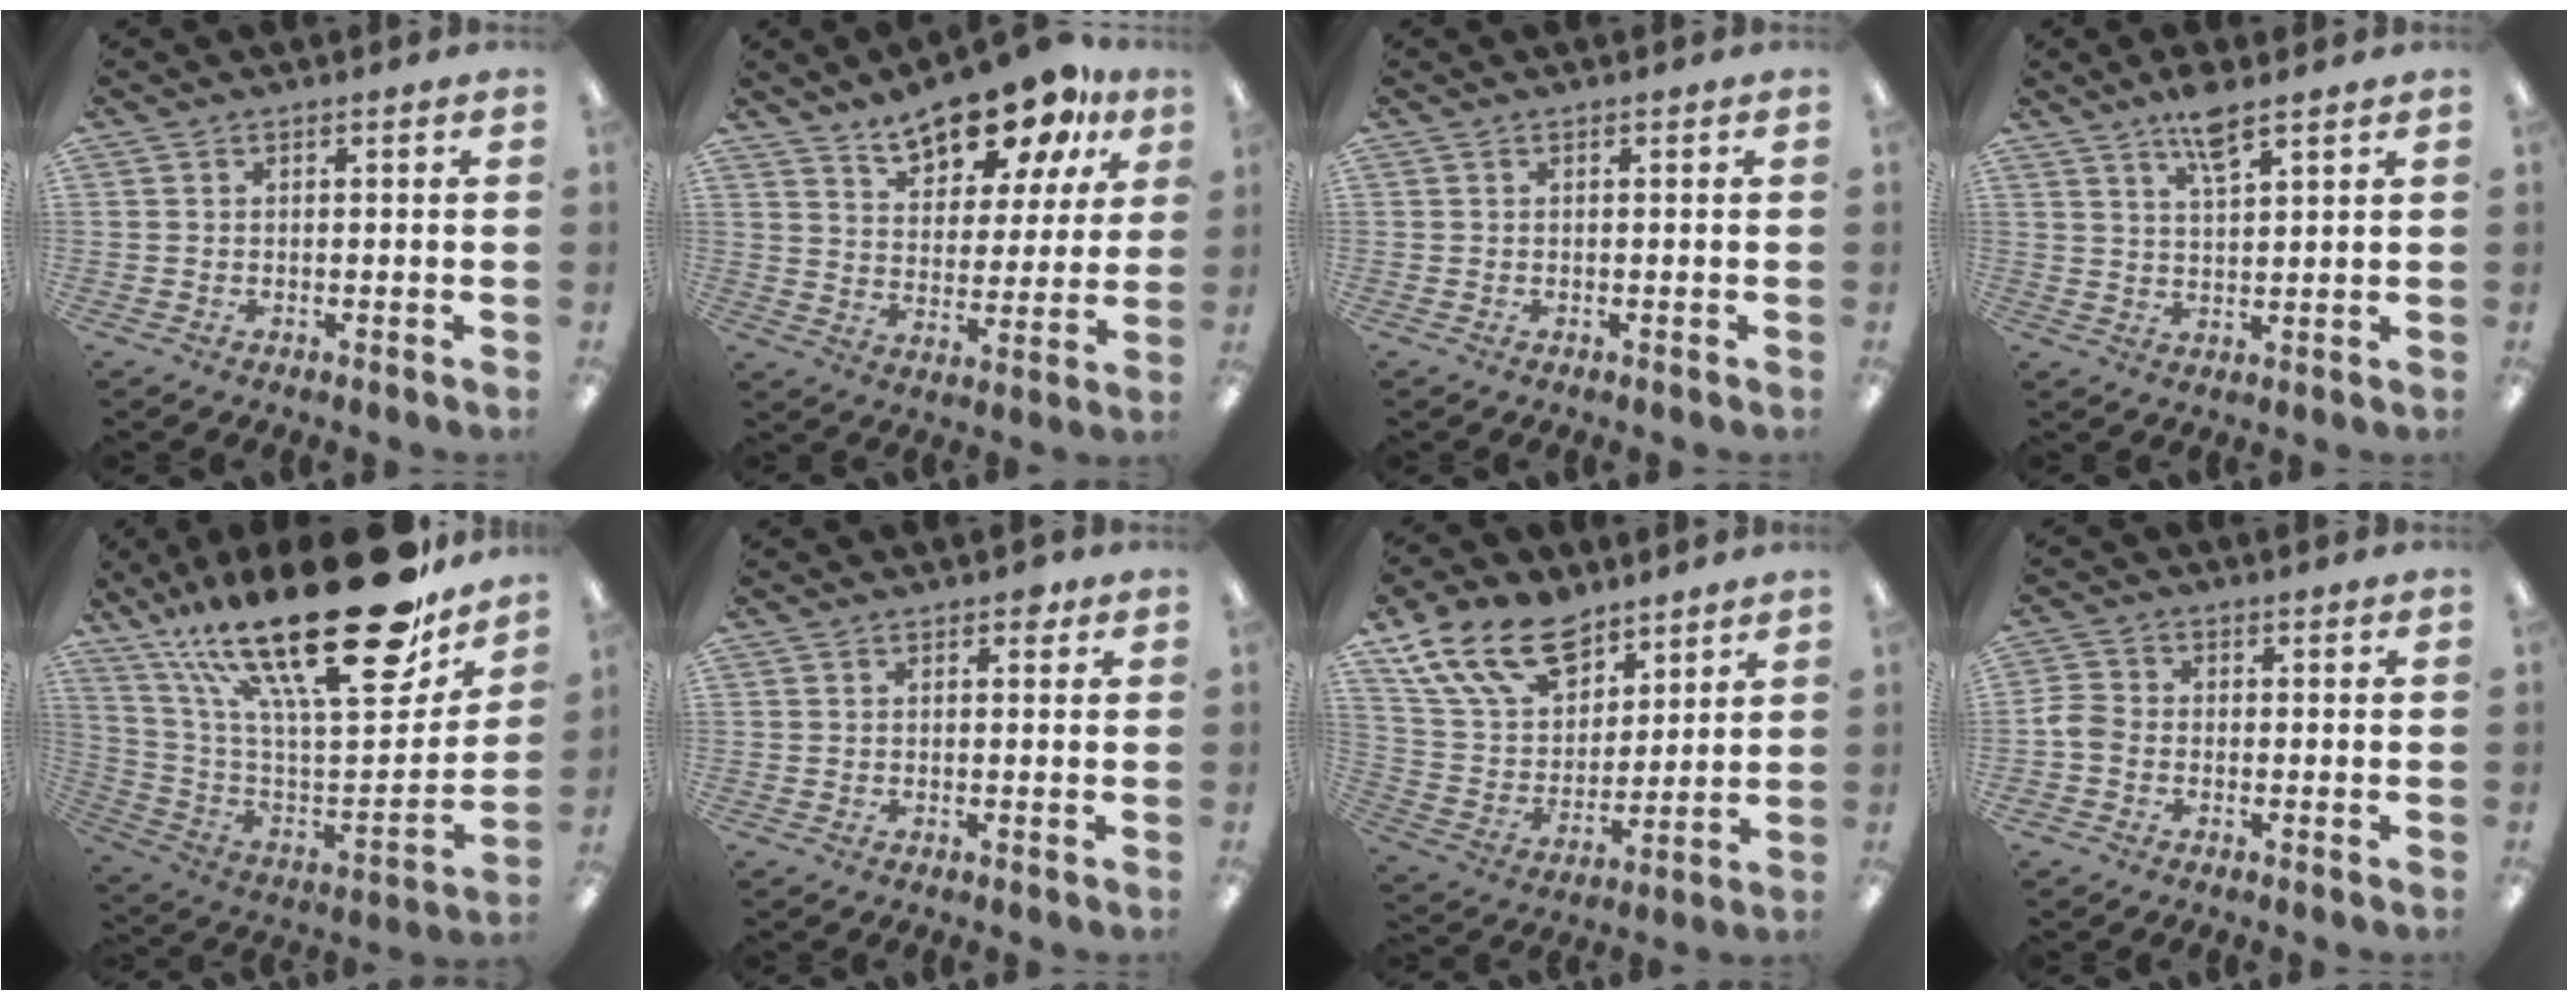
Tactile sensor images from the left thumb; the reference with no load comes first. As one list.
[{"total": 15.4, "force": [12.5, 5.8, 6.9], "torque": [-0.106, -0.077, 0.220]}, {"total": 0.0}, {"total": 6.3, "force": [4.7, 1.3, 4.0], "torque": [-0.075, -0.017, 0.079]}, {"total": 32.2, "force": [20.8, 9.2, 22.7], "torque": [-0.385, -0.148, 0.344]}, {"total": 1.7, "force": [0.8, 1.0, 1.1], "torque": [-0.008, -0.002, 0.011]}, {"total": 18.2, "force": [12.0, 10.7, 8.5], "torque": [-0.157, -0.055, 0.225]}, {"total": 3.8, "force": [-1.4, 2.8, 2.1], "torque": [-0.041, 0.009, -0.024]}]